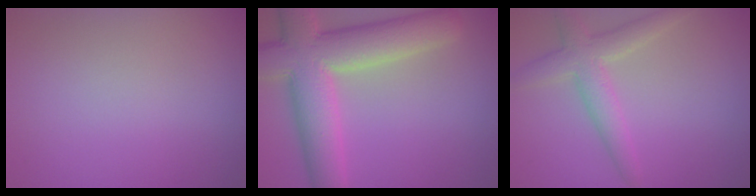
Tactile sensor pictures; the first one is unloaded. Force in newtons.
{"total": 10.2, "press": 10.1, "slide": 0.9}
{"total": 3.8, "press": 3.8, "slide": 0.2}